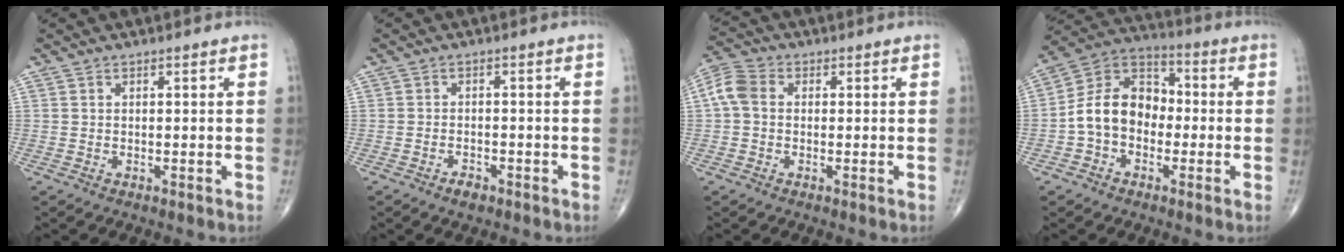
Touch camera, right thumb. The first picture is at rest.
{"total": 2.0, "force": [-1.4, 1.0, 1.0], "torque": [-0.015, 0.008, -0.023]}
{"total": 5.7, "force": [0.3, 4.4, 3.7], "torque": [-0.082, 0.019, -0.003]}
{"total": 11.0, "force": [-2.0, 8.2, 7.1], "torque": [-0.109, 0.043, -0.053]}